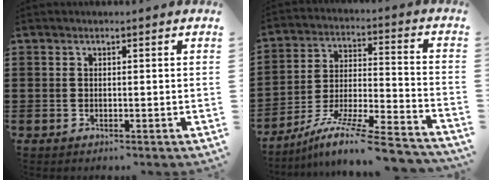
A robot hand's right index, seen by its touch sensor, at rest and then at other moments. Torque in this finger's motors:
{"motor_torque": [1.42, 0.72, -0.20, -0.08]}